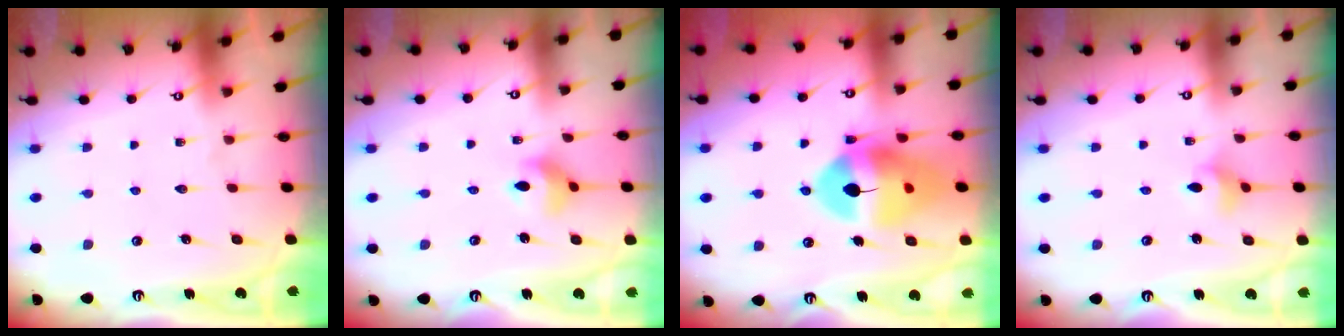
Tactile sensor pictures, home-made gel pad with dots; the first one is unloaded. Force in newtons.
{"total": 7.2, "press": 6.9, "slide": 2.0}
{"total": 15.2, "press": 15.1, "slide": 2.1}
{"total": 4.0, "press": 4.0, "slide": 0.6}